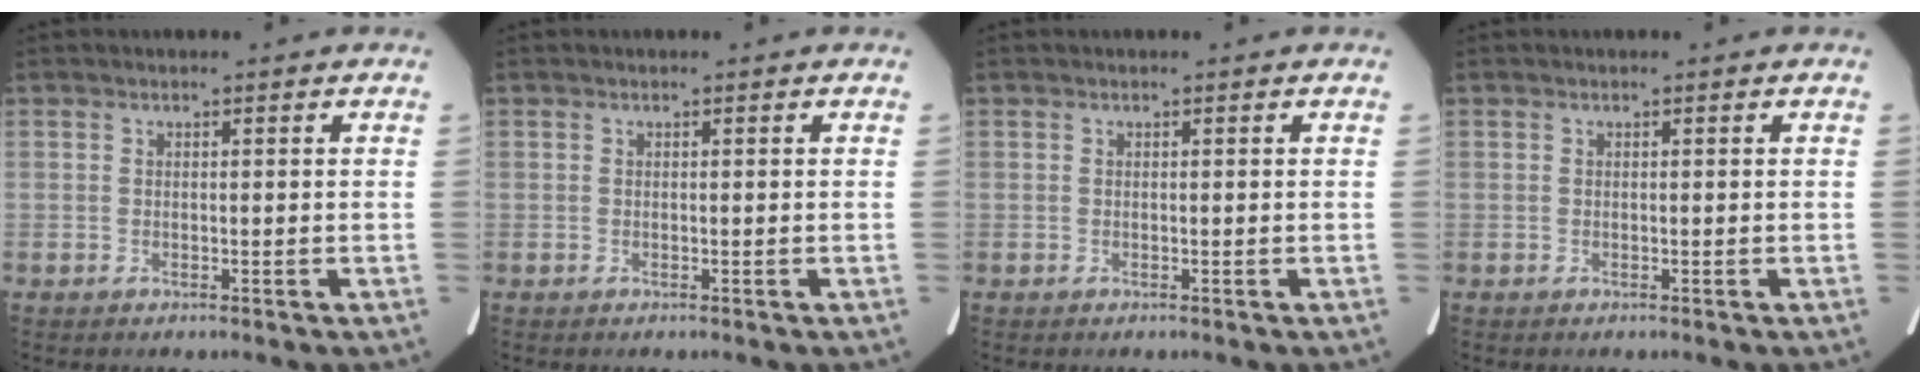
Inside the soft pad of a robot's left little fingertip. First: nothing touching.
{"total": 0.0}
{"total": 0.0}
{"total": 0.0}